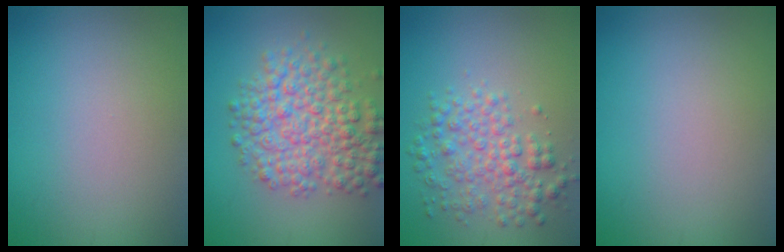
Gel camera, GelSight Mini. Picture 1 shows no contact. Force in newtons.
{"total": 6.8, "press": 6.8, "slide": 0.3}
{"total": 4.0, "press": 4.0, "slide": 0.0}
{"total": 0.0}